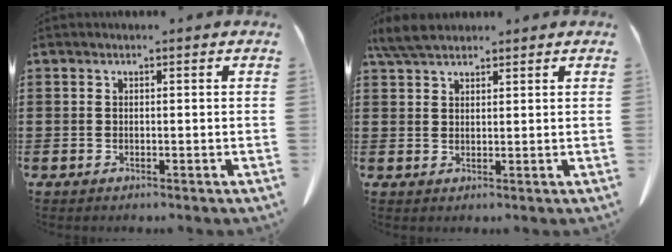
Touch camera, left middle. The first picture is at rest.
{"total": 4.3, "force": [3.6, 1.2, 2.1], "torque": [-0.051, -0.002, 0.069]}